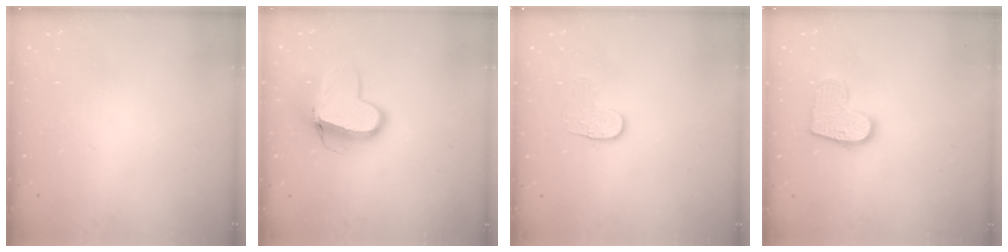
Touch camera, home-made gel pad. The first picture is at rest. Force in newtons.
{"total": 11.7, "press": 11.6, "slide": 1.3}
{"total": 4.0, "press": 4.0, "slide": 0.4}
{"total": 11.6, "press": 11.5, "slide": 0.5}